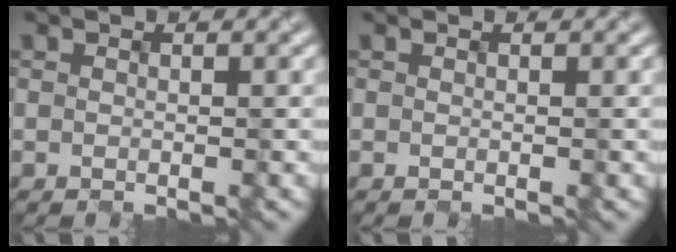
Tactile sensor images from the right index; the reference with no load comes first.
{"total": 0.0}